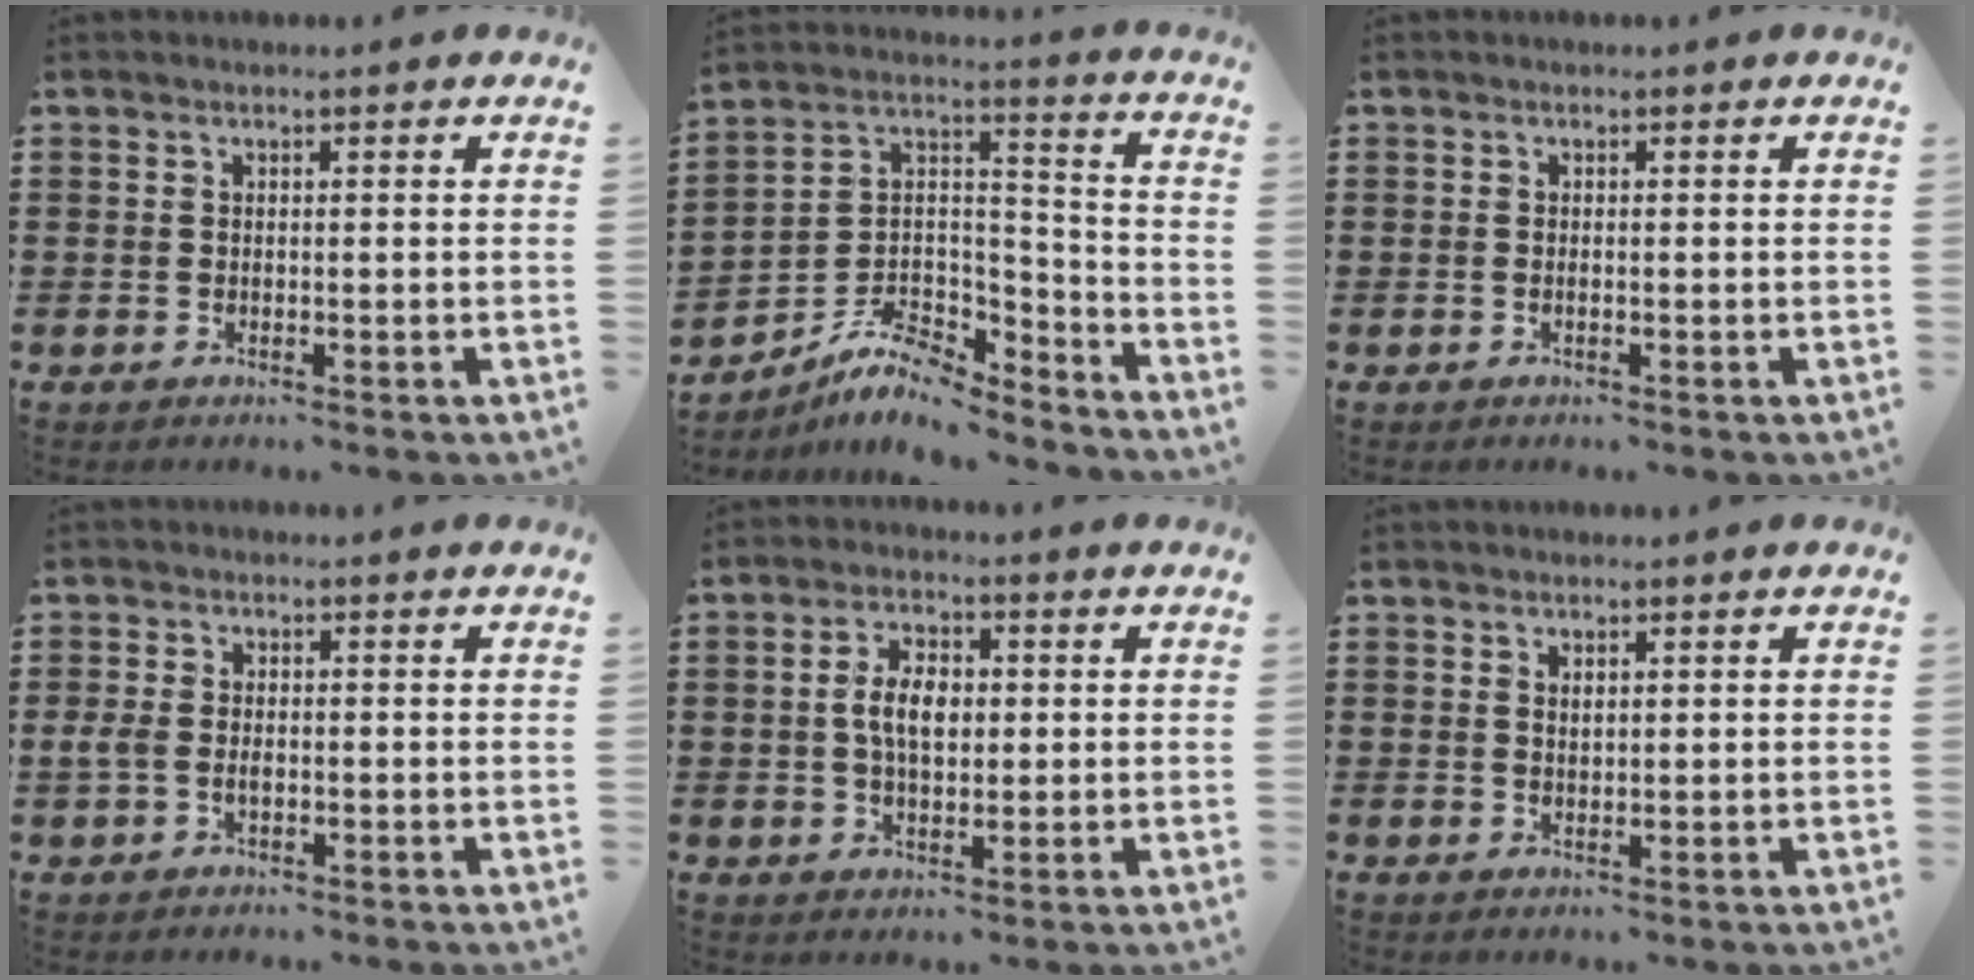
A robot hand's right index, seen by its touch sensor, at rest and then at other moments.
{"total": 8.9, "force": [-7.5, 3.1, 3.8], "torque": [-0.089, 0.014, -0.150]}
{"total": 0.0}
{"total": 2.5, "force": [-0.6, 1.5, 1.9], "torque": [-0.051, -0.005, -0.015]}
{"total": 5.6, "force": [0.3, 3.1, 4.7], "torque": [-0.094, 0.006, -0.001]}
{"total": 0.8, "force": [0.5, 0.5, 0.4], "torque": [-0.010, 0.002, 0.010]}